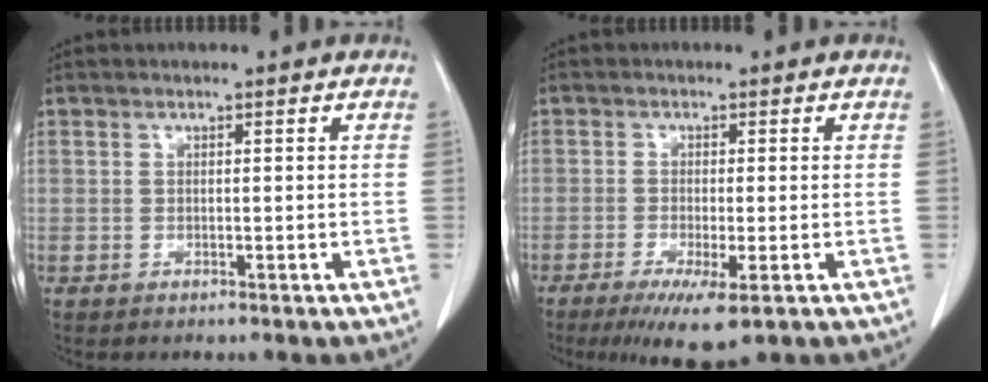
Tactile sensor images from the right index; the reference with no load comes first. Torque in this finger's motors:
{"motor_torque": [0.86, -0.65, 0.20, 0.11]}